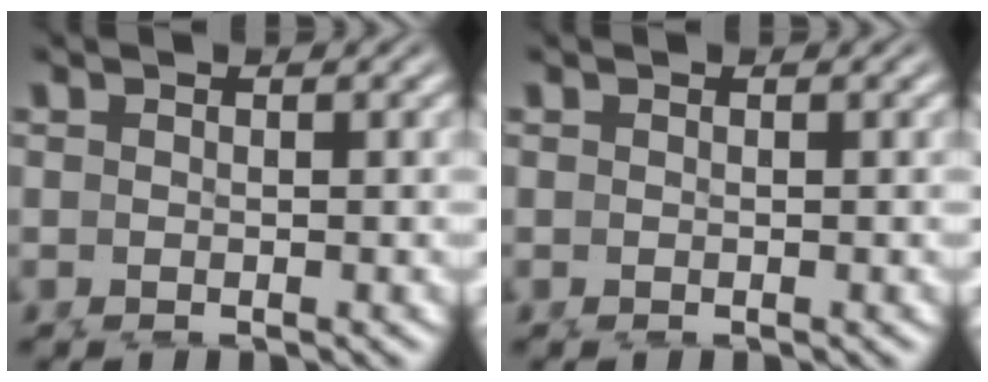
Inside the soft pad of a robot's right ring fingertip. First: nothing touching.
{"total": 0.0}